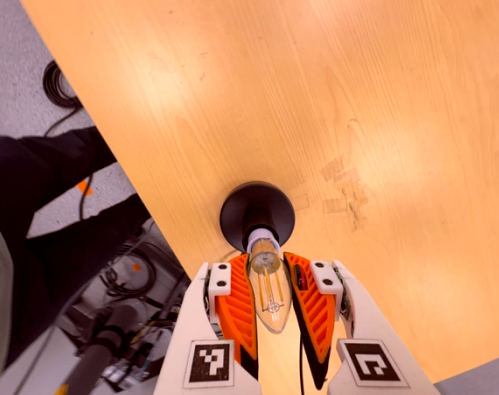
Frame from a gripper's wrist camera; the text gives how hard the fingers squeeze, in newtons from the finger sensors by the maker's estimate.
{"total": 21.1, "left": 20.7, "right": 21.4}